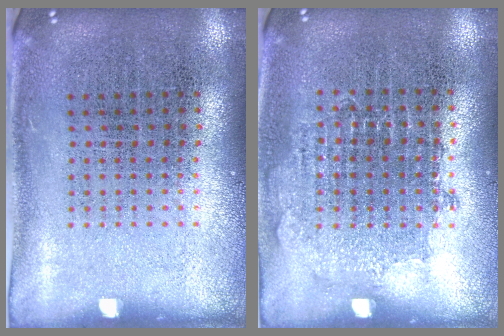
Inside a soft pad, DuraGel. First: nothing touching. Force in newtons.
{"total": 0.8, "press": 0.8, "slide": 0.2}